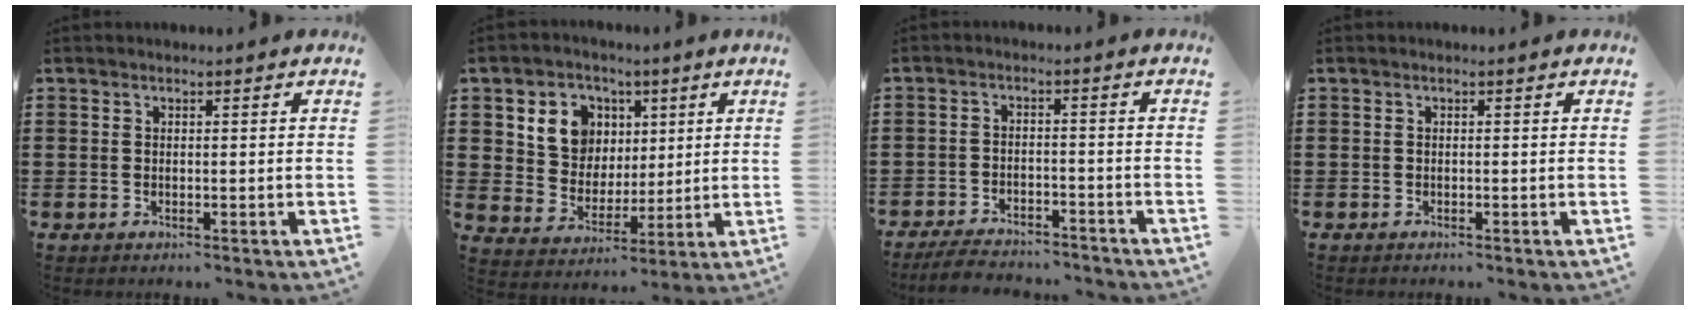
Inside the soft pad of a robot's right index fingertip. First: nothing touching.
{"total": 8.4, "force": [3.1, 7.4, 2.6], "torque": [-0.077, 0.009, 0.057]}
{"total": 4.1, "force": [-3.9, 0.6, 0.7], "torque": [-0.020, 0.004, -0.081]}
{"total": 0.0}